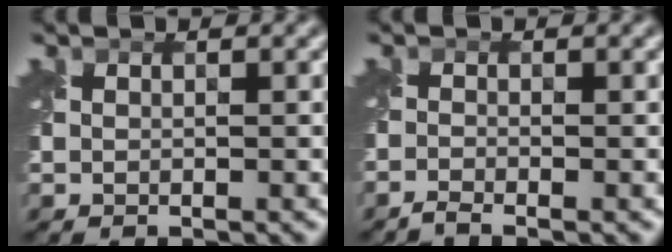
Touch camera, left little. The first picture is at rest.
{"total": 1.2, "force": [-1.1, 0.0, 0.5], "torque": [-0.011, -0.011, -0.031]}